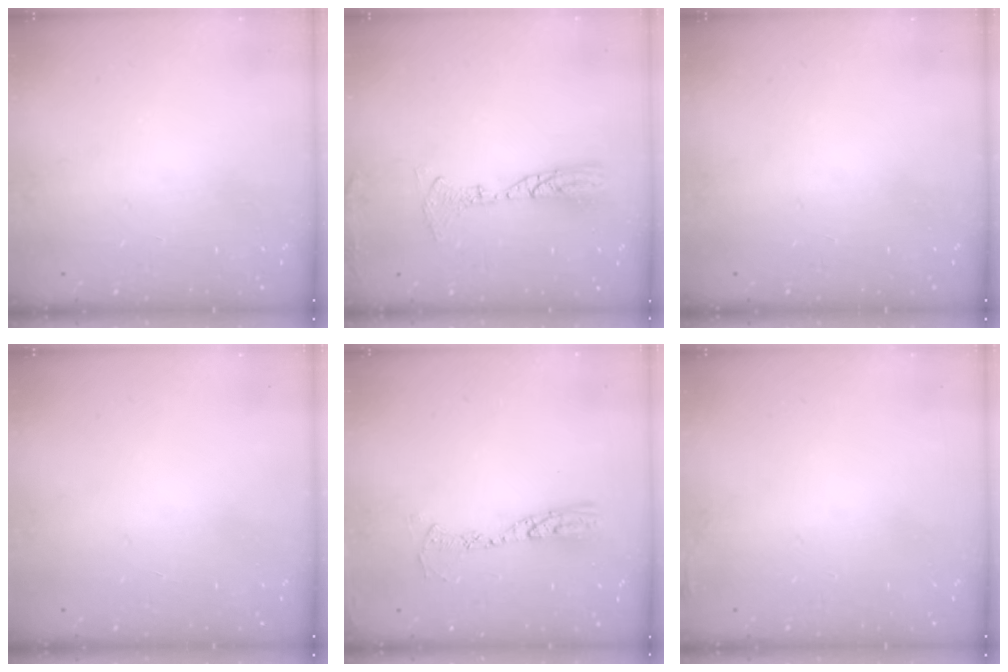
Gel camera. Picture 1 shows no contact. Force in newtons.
{"total": 9.1, "press": 8.9, "slide": 1.7}
{"total": 0.0}
{"total": 0.0}
{"total": 10.1, "press": 10.1, "slide": 0.6}
{"total": 3.9, "press": 3.8, "slide": 0.6}